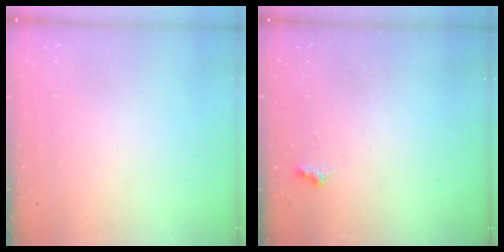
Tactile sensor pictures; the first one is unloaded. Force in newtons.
{"total": 3.0, "press": 2.9, "slide": 0.5}